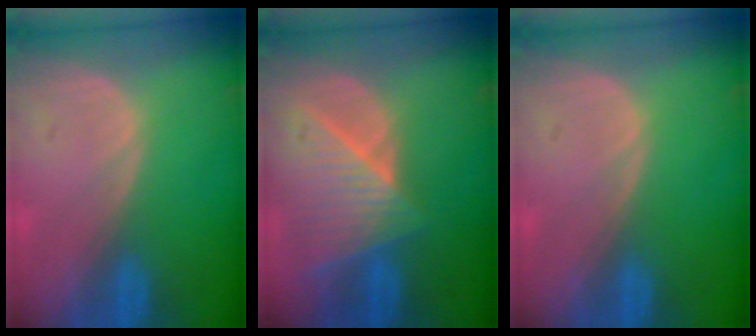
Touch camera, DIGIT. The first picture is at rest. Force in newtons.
{"total": 8.5, "press": 7.6, "slide": 3.7}
{"total": 0.0}